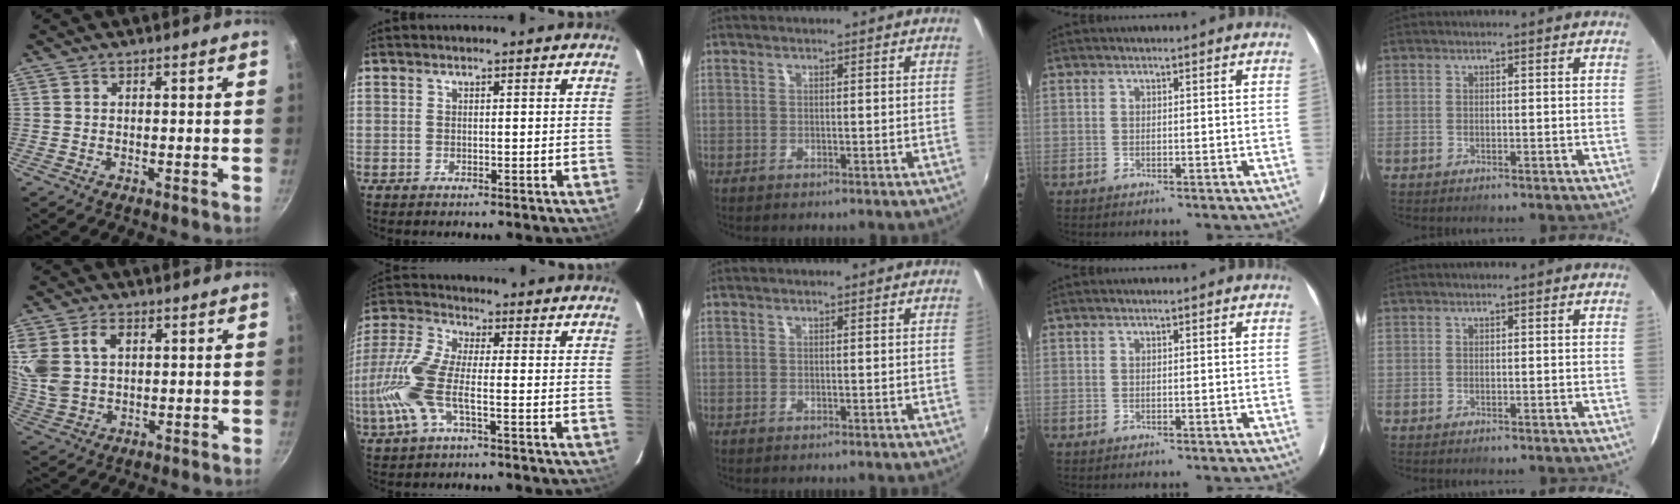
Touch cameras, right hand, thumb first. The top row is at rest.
{"thumb": {"total": 11.5, "force": [3.3, 8.2, 7.2], "torque": [-0.144, -0.006, 0.069]}, "index": {"total": 12.1, "force": [-3.3, 3.7, 11.0], "torque": [-0.254, -0.002, -0.071]}}